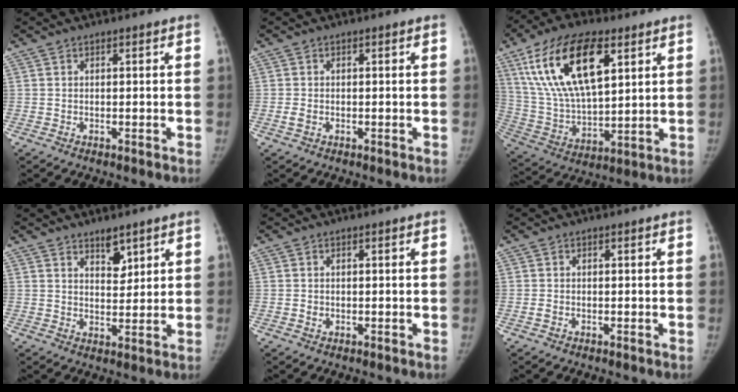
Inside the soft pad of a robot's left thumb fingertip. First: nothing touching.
{"total": 1.6, "force": [-0.4, 1.1, 1.0], "torque": [-0.024, -0.001, -0.008]}
{"total": 22.1, "force": [9.6, 10.1, 17.1], "torque": [-0.308, -0.022, 0.180]}
{"total": 4.6, "force": [3.2, 2.2, 2.5], "torque": [-0.018, -0.026, 0.054]}
{"total": 1.0, "force": [-0.1, 0.9, 0.5], "torque": [-0.007, 0.000, 0.001]}
{"total": 0.9, "force": [-0.2, 0.7, 0.5], "torque": [-0.013, -0.001, -0.004]}